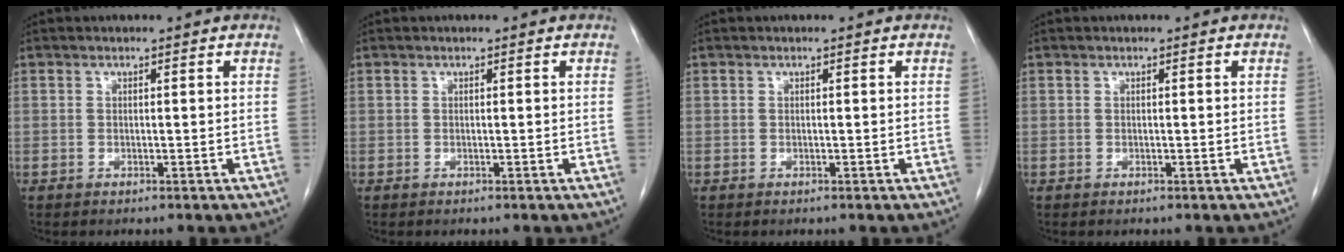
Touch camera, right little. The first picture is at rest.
{"total": 0.0}
{"total": 0.0}
{"total": 0.0}